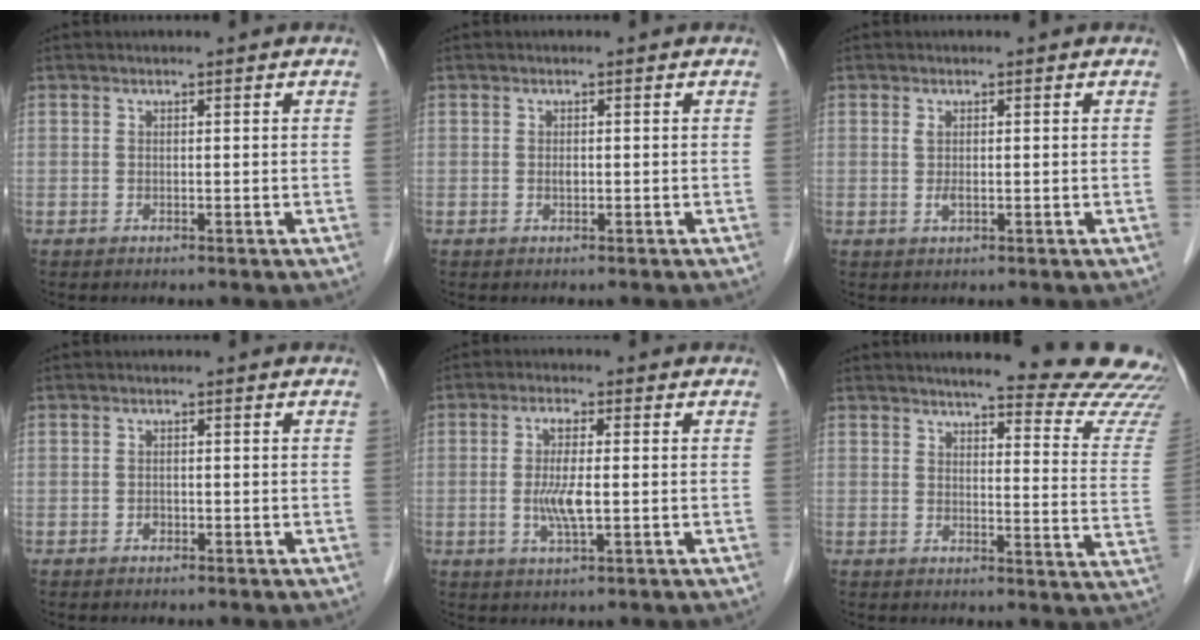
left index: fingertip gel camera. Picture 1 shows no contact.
{"total": 0.6, "force": [-0.2, 0.4, 0.4], "torque": [-0.011, 0.002, -0.003]}
{"total": 1.4, "force": [0.0, 0.4, 1.3], "torque": [-0.030, -0.003, 0.003]}
{"total": 0.8, "force": [-0.4, 0.6, 0.3], "torque": [-0.006, 0.003, -0.006]}
{"total": 5.3, "force": [-0.5, 0.7, 5.3], "torque": [-0.110, -0.009, -0.010]}
{"total": 19.6, "force": [18.6, 0.6, 6.3], "torque": [-0.069, -0.100, 0.197]}